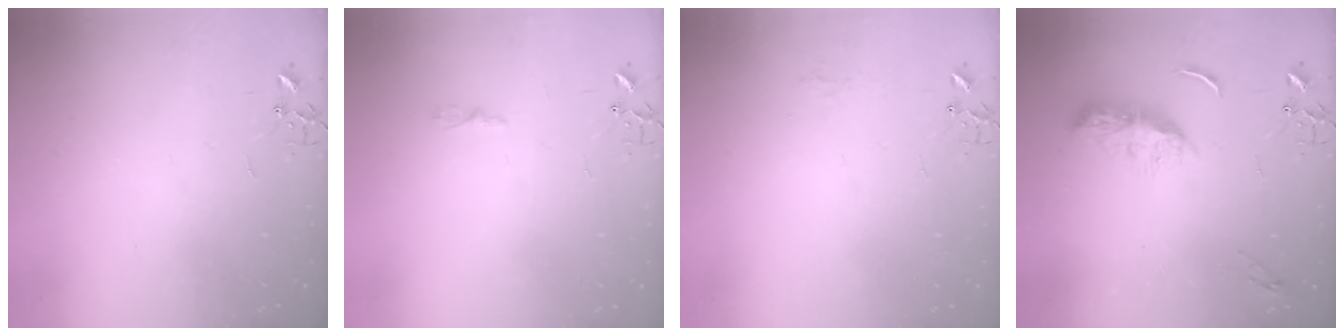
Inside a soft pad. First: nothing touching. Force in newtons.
{"total": 2.9, "press": 2.9, "slide": 0.4}
{"total": 7.3, "press": 7.3, "slide": 0.6}
{"total": 10.1, "press": 10.1, "slide": 0.1}